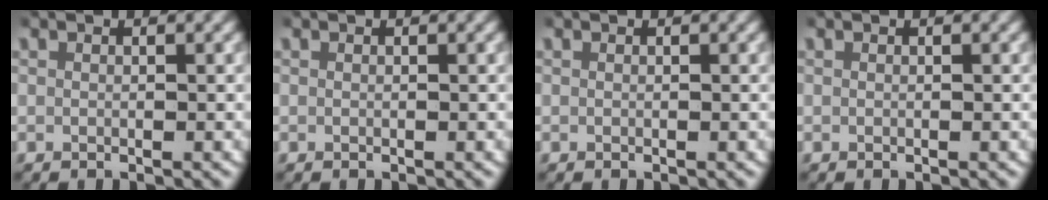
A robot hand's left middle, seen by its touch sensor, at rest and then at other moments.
{"total": 0.0}
{"total": 0.0}
{"total": 0.0}